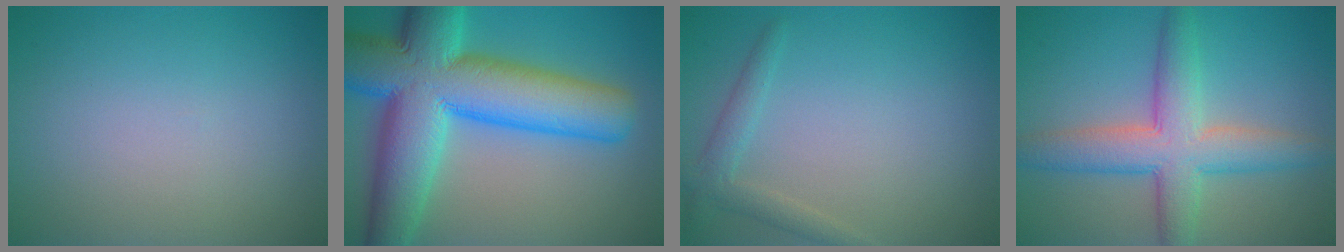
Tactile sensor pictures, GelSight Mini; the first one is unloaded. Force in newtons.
{"total": 15.0, "press": 15.0, "slide": 0.4}
{"total": 2.0, "press": 2.0, "slide": 0.1}
{"total": 6.5, "press": 6.5, "slide": 0.3}